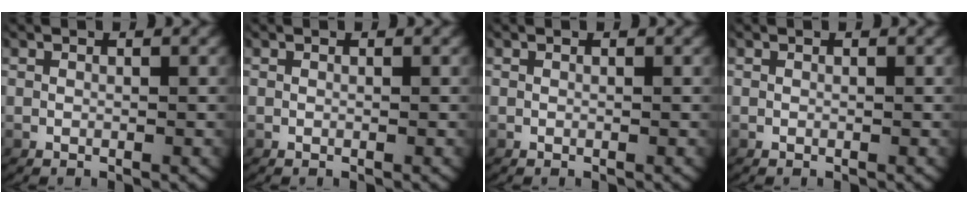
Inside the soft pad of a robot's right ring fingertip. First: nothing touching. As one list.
[{"total": 0.0}, {"total": 0.0}, {"total": 0.0}]